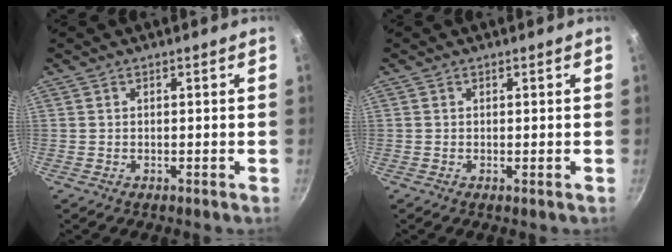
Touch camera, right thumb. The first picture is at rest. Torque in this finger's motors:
{"motor_torque": [0.40, 0.06, -0.34, -0.12, 0.08]}